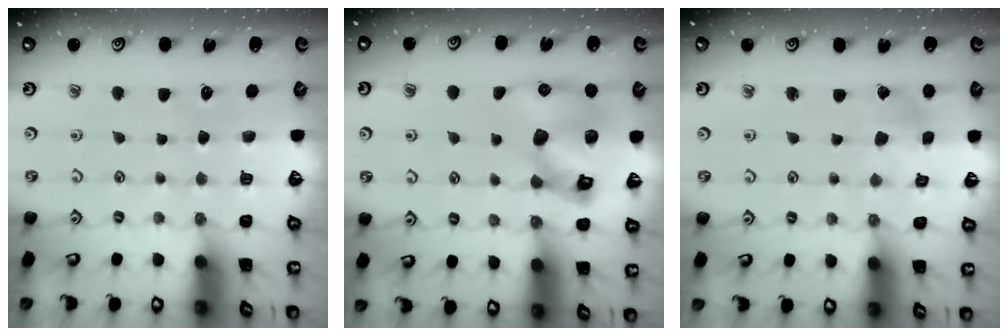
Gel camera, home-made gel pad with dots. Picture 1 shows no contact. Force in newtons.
{"total": 13.2, "press": 13.1, "slide": 1.8}
{"total": 1.5, "press": 1.5, "slide": 0.2}